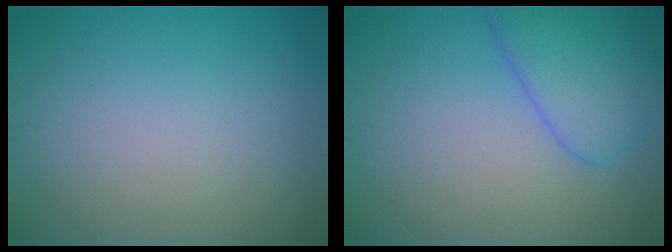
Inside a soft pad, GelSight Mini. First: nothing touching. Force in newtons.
{"total": 4.8, "press": 4.8, "slide": 0.3}